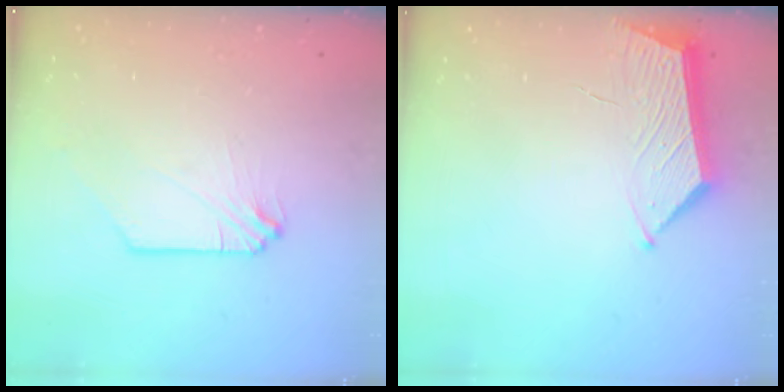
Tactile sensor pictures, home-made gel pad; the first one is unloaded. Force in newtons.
{"total": 6.6, "press": 6.6, "slide": 0.4}